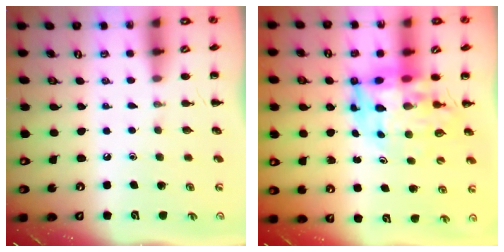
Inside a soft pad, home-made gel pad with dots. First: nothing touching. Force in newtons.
{"total": 8.5, "press": 8.1, "slide": 2.7}